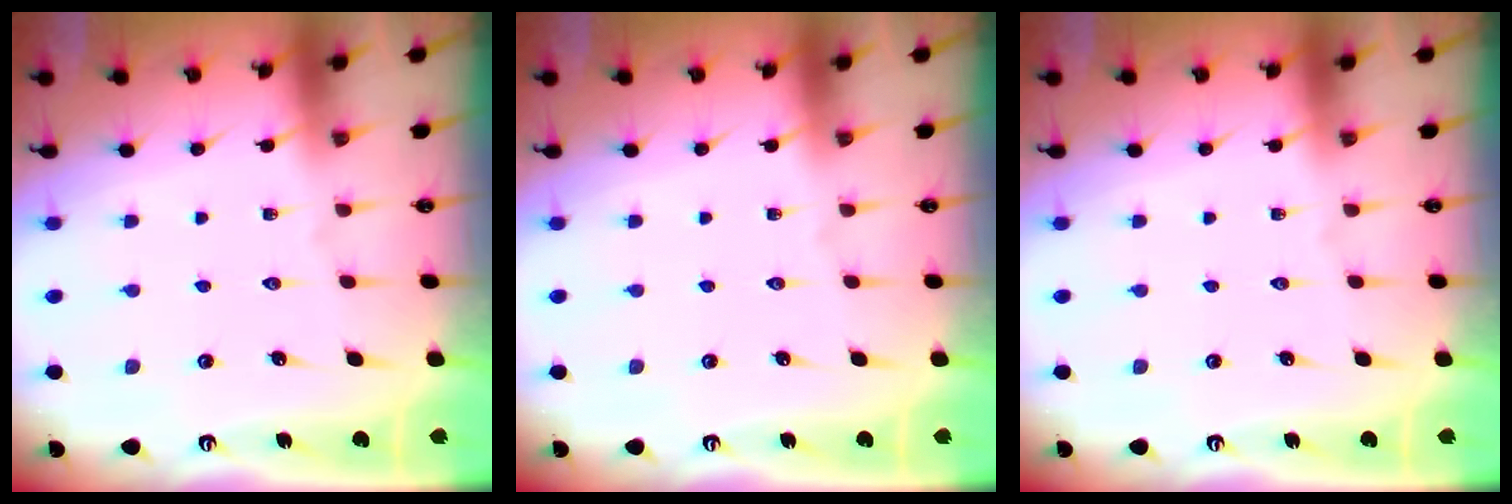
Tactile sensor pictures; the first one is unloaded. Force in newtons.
{"total": 0.0}
{"total": 0.0}